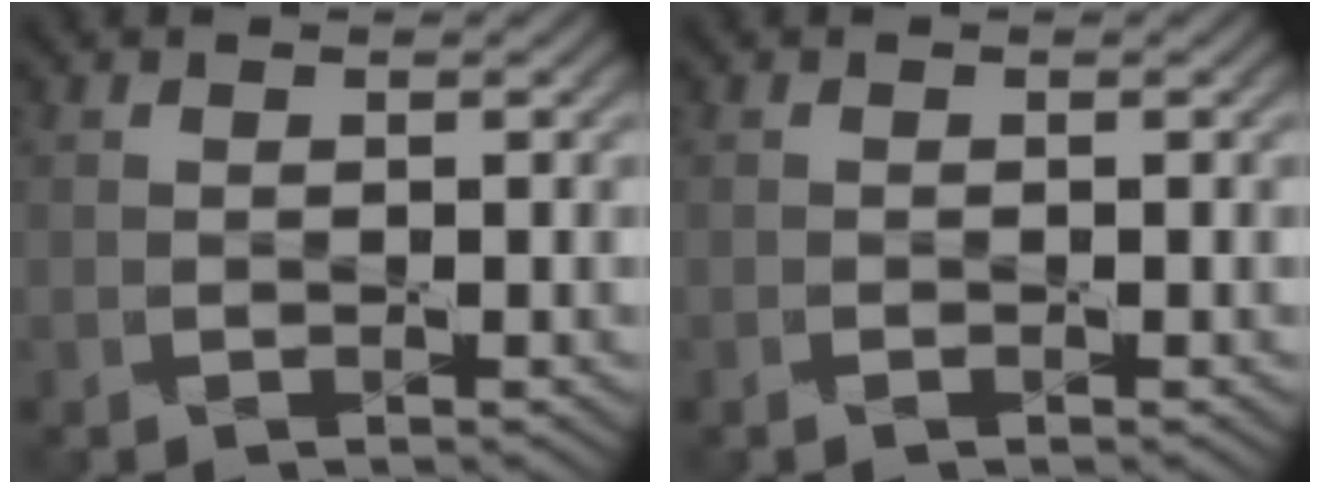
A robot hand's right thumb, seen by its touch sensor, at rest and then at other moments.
{"total": 0.7, "force": [-0.5, 0.2, 0.4], "torque": [-0.007, -0.003, -0.007]}